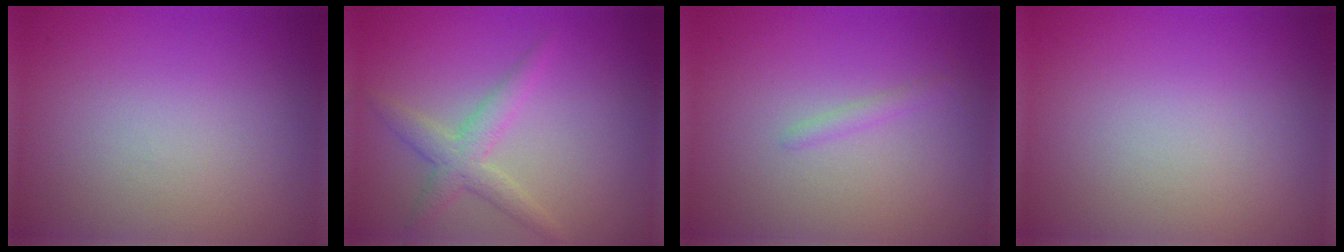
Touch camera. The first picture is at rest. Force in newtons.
{"total": 2.7, "press": 2.7, "slide": 0.0}
{"total": 0.7, "press": 0.7, "slide": 0.0}
{"total": 0.0}